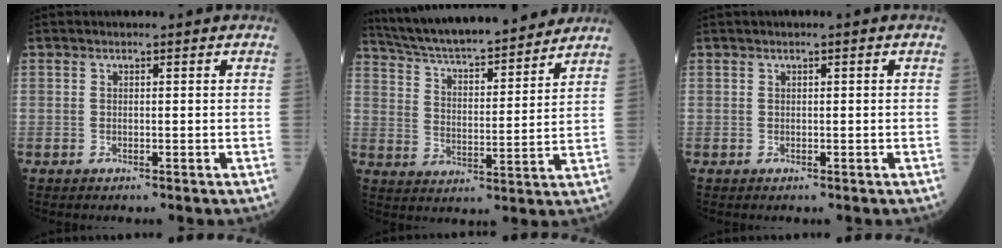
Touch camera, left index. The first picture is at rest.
{"total": 20.3, "force": [18.3, 2.5, 8.5], "torque": [-0.143, 0.014, 0.280]}
{"total": 0.6, "force": [0.1, -0.1, 0.6], "torque": [-0.007, 0.002, 0.003]}